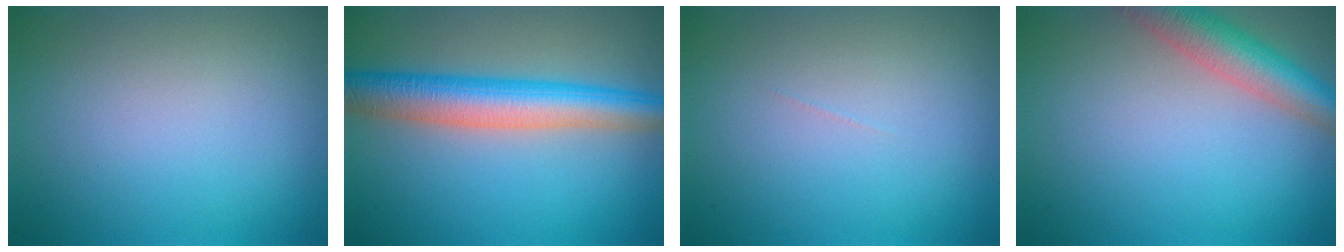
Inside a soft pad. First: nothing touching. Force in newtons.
{"total": 7.0, "press": 7.0, "slide": 0.2}
{"total": 0.0}
{"total": 5.3, "press": 5.3, "slide": 0.4}